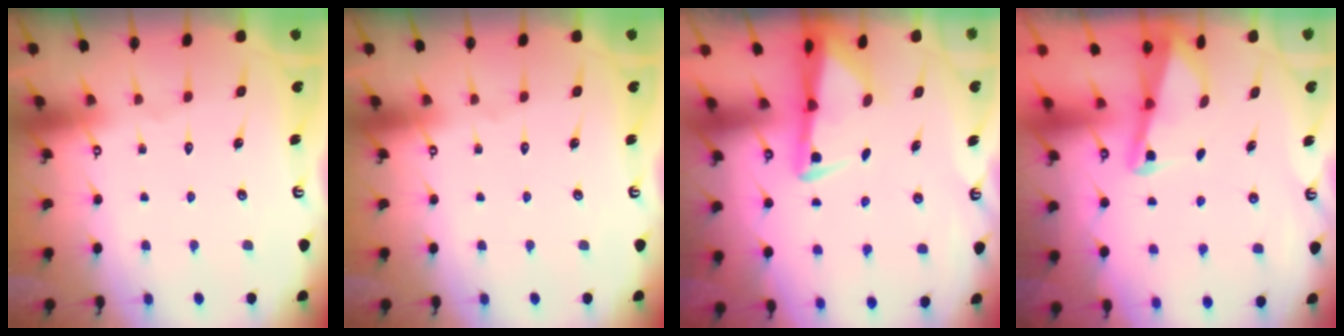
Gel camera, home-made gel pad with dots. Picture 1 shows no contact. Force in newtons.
{"total": 0.0}
{"total": 3.3, "press": 3.2, "slide": 0.7}
{"total": 2.1, "press": 2.0, "slide": 0.4}